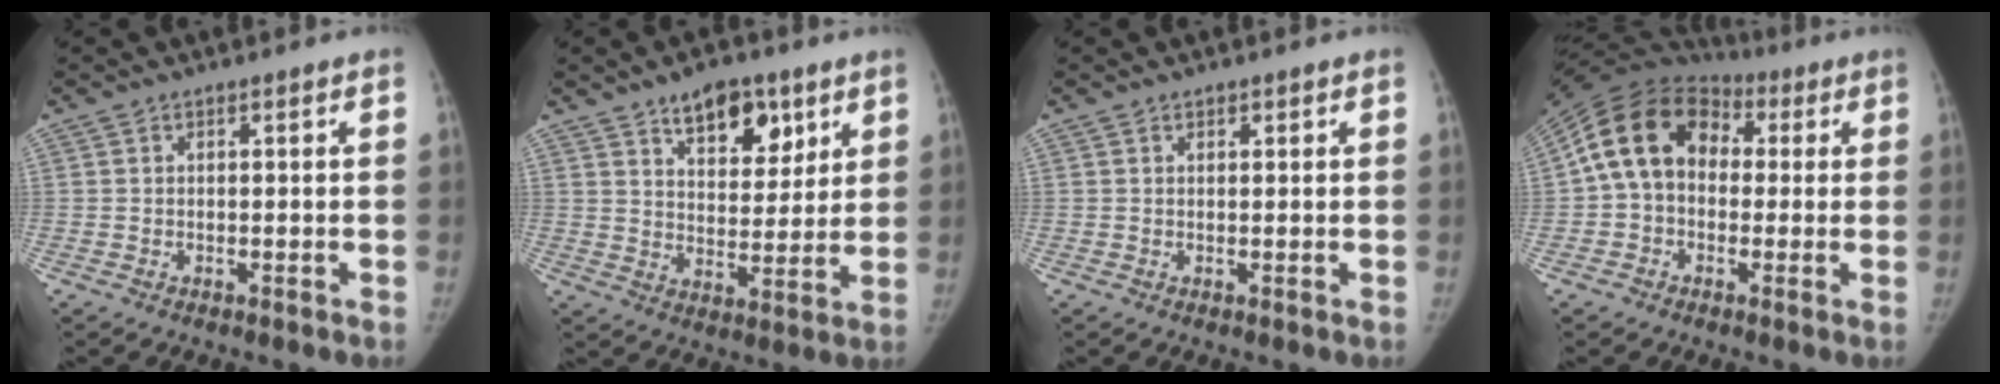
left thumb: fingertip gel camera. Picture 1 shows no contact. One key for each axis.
{"total": 11.6, "fx": 7.0, "fy": 6.2, "fz": 6.9, "tx": -0.064, "ty": -0.039, "tz": 0.112}
{"total": 0.6, "fx": 0.4, "fy": 0.4, "fz": 0.2, "tx": 0.001, "ty": -0.003, "tz": 0.006}
{"total": 15.6, "fx": 1.6, "fy": 11.9, "fz": 10.0, "tx": -0.163, "ty": 0.045, "tz": 0.015}